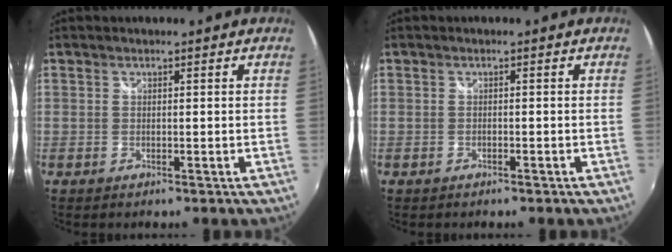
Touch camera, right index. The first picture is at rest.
{"total": 0.9, "force": [-0.8, 0.3, 0.4], "torque": [-0.009, 0.000, -0.012]}